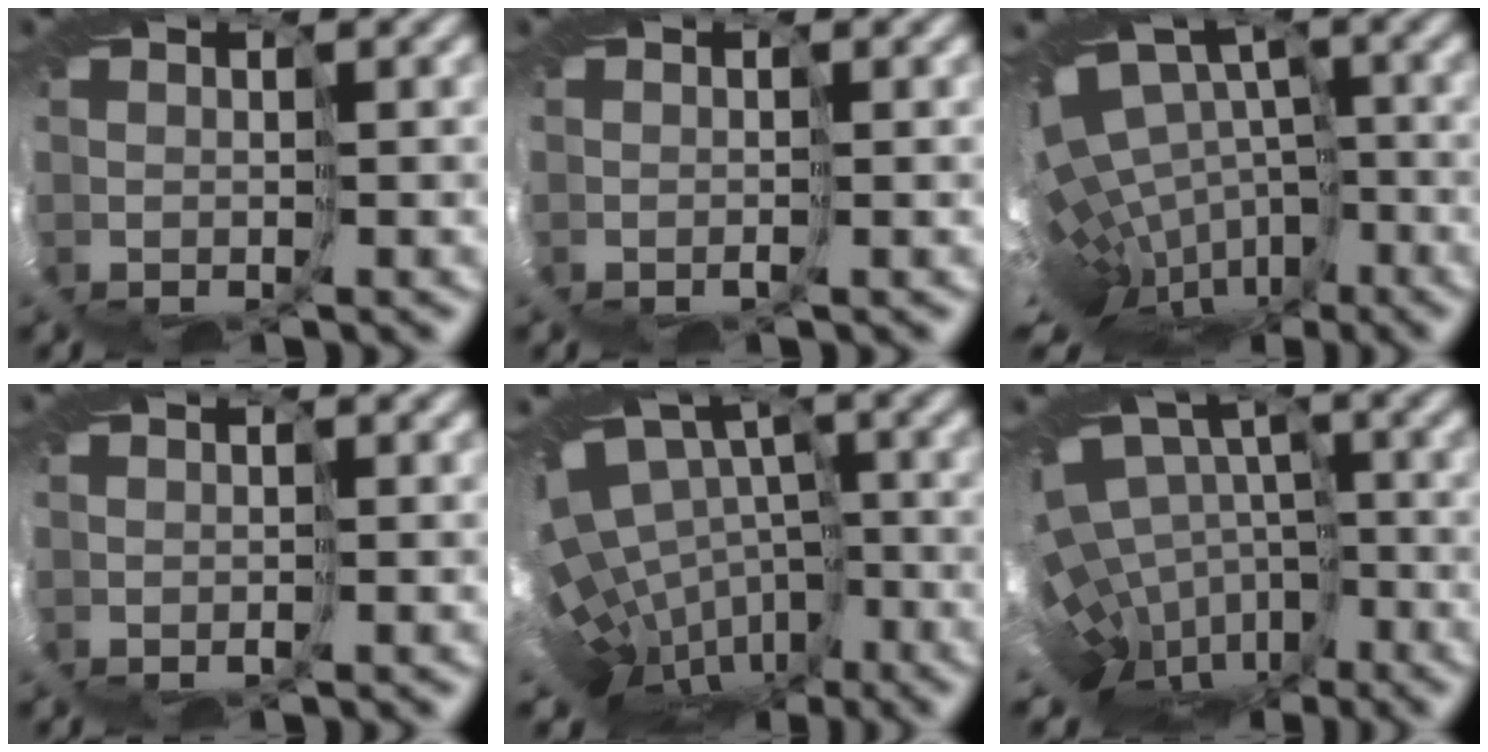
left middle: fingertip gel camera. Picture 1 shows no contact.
{"total": 1.3, "force": [-0.2, -1.1, -0.6], "torque": [0.005, 0.002, -0.007]}
{"total": 10.0, "force": [-4.3, 6.2, 6.5], "torque": [-0.114, 0.001, -0.032]}
{"total": 0.7, "force": [-0.2, -0.5, -0.4], "torque": [0.001, 0.004, -0.004]}
{"total": 9.9, "force": [-4.2, 6.6, 6.0], "torque": [-0.114, -0.009, -0.035]}
{"total": 9.3, "force": [-4.6, 6.0, 5.3], "torque": [-0.099, -0.009, -0.036]}